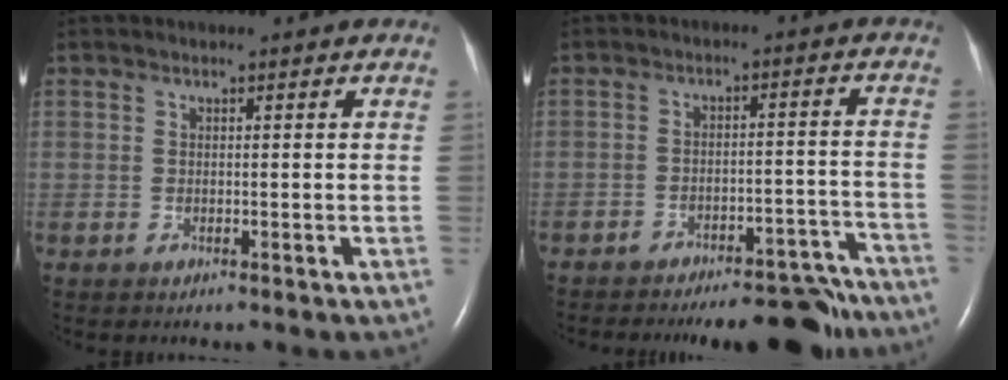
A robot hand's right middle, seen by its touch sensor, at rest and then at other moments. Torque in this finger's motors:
{"motor_torque": [0.79, -0.90, 0.22, 0.07]}